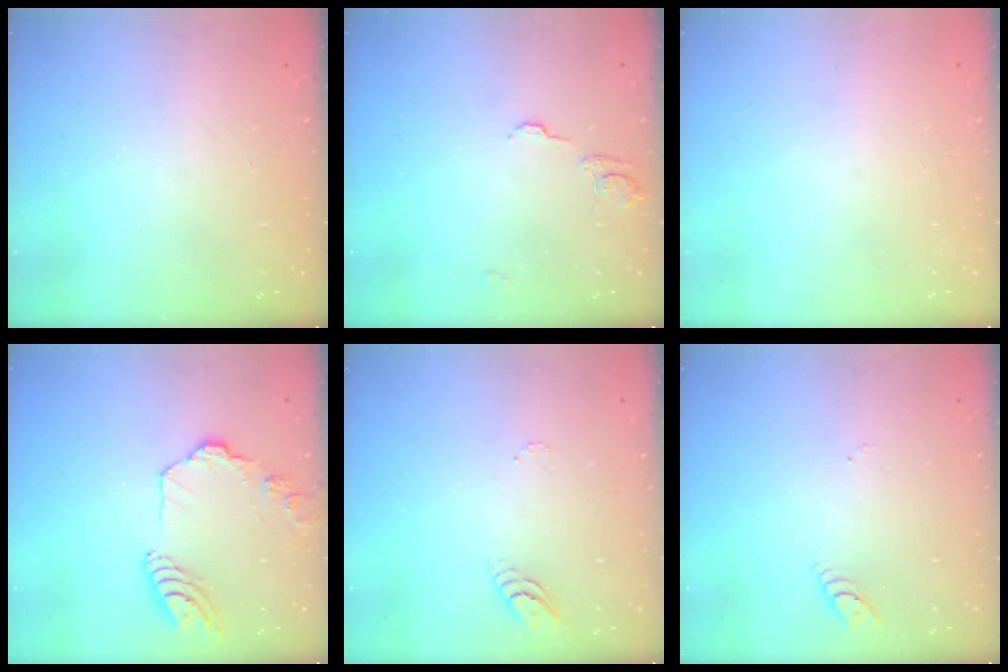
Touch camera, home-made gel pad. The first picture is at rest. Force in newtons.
{"total": 6.2, "press": 6.2, "slide": 0.4}
{"total": 0.0}
{"total": 14.2, "press": 14.1, "slide": 1.6}
{"total": 3.6, "press": 3.6, "slide": 0.3}
{"total": 3.0, "press": 2.9, "slide": 0.4}